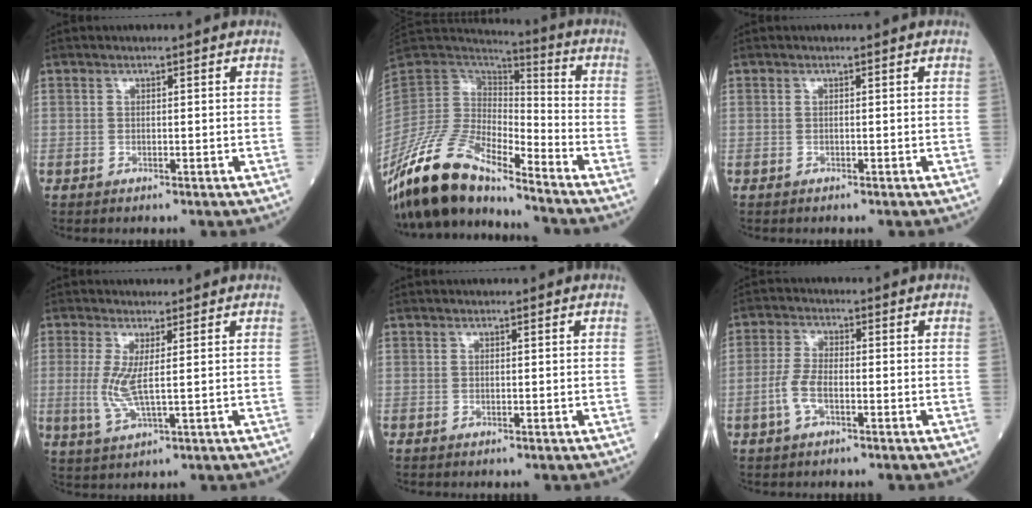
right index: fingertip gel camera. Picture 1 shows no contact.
{"total": 15.7, "force": [-13.2, 3.9, 7.5], "torque": [-0.154, 0.016, -0.255]}
{"total": 0.0}
{"total": 4.7, "force": [0.4, 0.4, 4.6], "torque": [-0.111, -0.013, 0.010]}
{"total": 0.0}
{"total": 4.2, "force": [-1.6, 1.6, 3.5], "torque": [-0.083, 0.004, -0.036]}